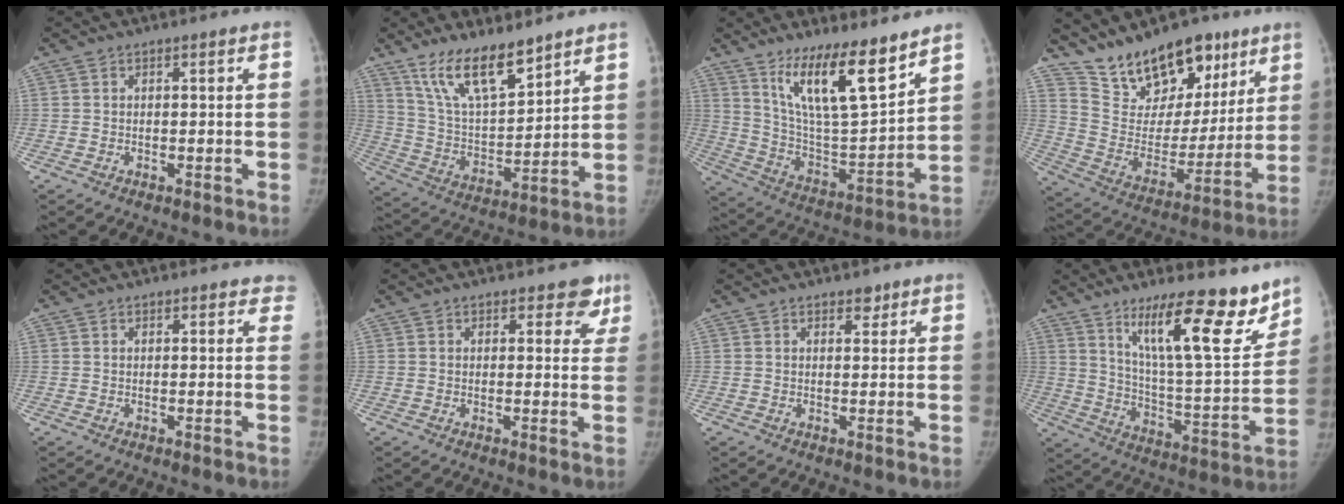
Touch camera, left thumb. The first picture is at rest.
{"total": 14.7, "force": [10.8, 4.9, 8.7], "torque": [-0.128, -0.065, 0.210]}
{"total": 17.3, "force": [11.9, 4.1, 11.8], "torque": [-0.173, -0.081, 0.222]}
{"total": 20.3, "force": [14.5, 10.7, 9.3], "torque": [-0.097, -0.075, 0.245]}
{"total": 3.6, "force": [3.2, 1.7, 0.6], "torque": [0.033, -0.010, 0.016]}
{"total": 4.7, "force": [3.4, 2.8, 1.6], "torque": [0.026, -0.017, 0.028]}
{"total": 1.8, "force": [1.3, 1.1, 0.6], "torque": [0.005, -0.008, 0.017]}
{"total": 20.7, "force": [13.8, 5.1, 14.6], "torque": [-0.184, -0.086, 0.225]}